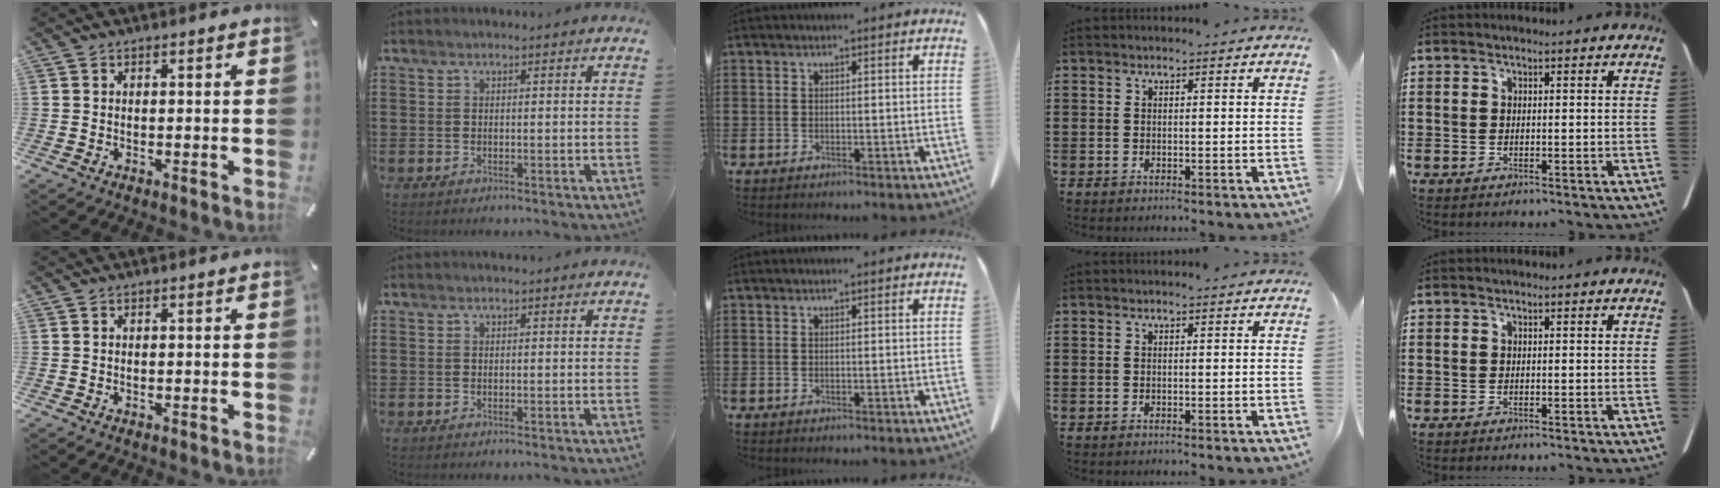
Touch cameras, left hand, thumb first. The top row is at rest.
{}